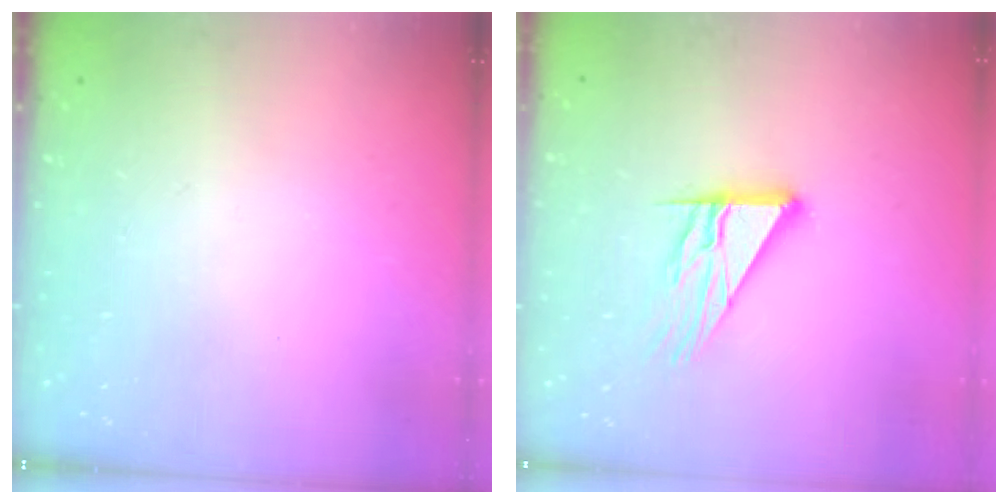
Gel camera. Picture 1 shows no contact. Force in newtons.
{"total": 11.7, "press": 11.7, "slide": 0.9}